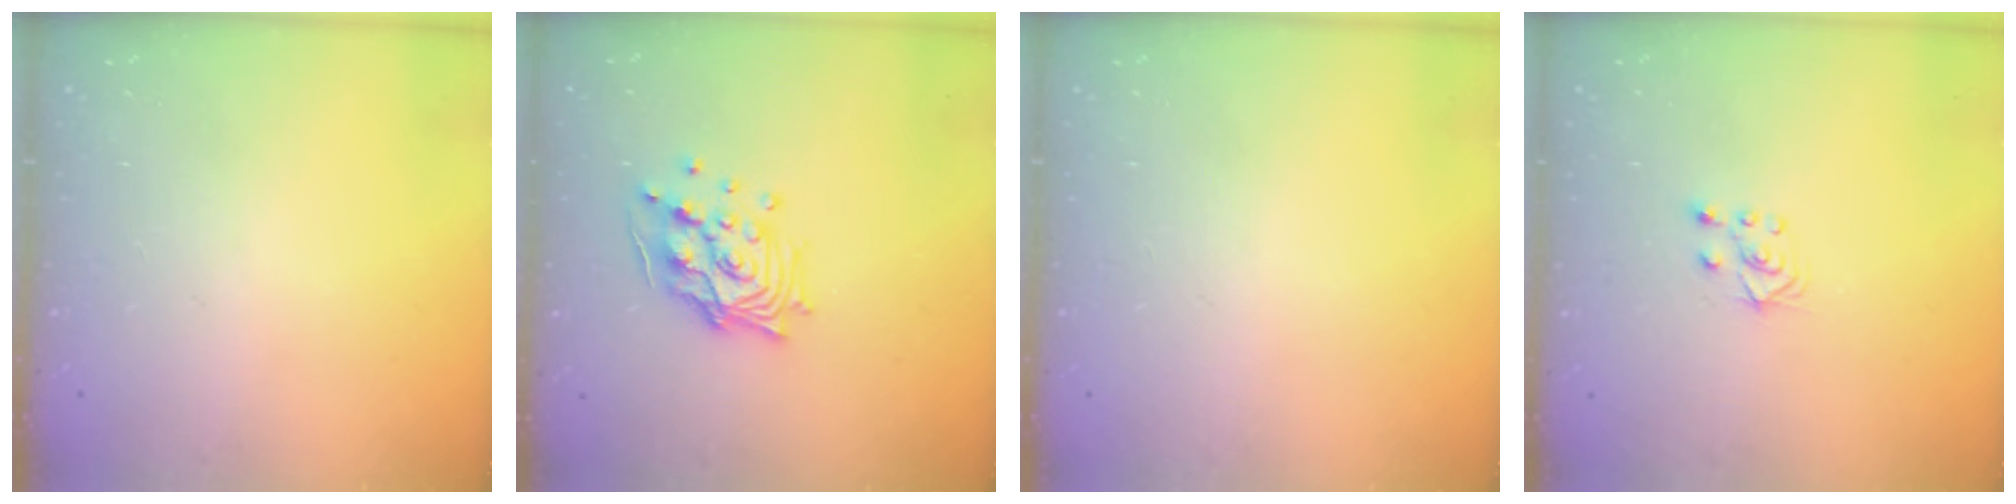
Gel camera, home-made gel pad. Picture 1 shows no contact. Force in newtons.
{"total": 13.8, "press": 13.6, "slide": 2.0}
{"total": 0.0}
{"total": 4.1, "press": 4.1, "slide": 0.7}